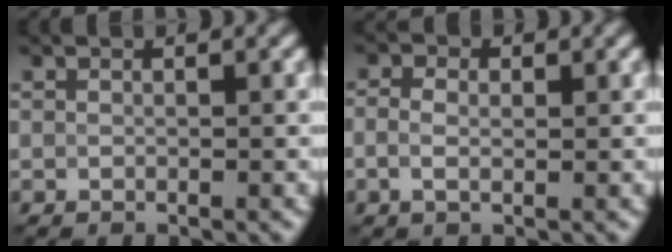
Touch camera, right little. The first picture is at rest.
{"total": 2.1, "force": [-0.1, 1.2, 1.7], "torque": [-0.029, 0.003, -0.006]}